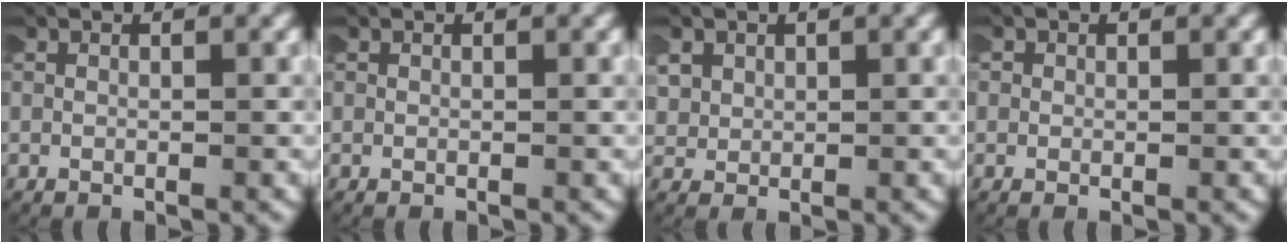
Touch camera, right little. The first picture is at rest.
{"total": 0.0}
{"total": 2.4, "force": [1.0, 2.0, 1.0], "torque": [-0.039, -0.003, 0.021]}
{"total": 0.9, "force": [0.0, 0.9, 0.0], "torque": [-0.003, 0.003, -0.005]}